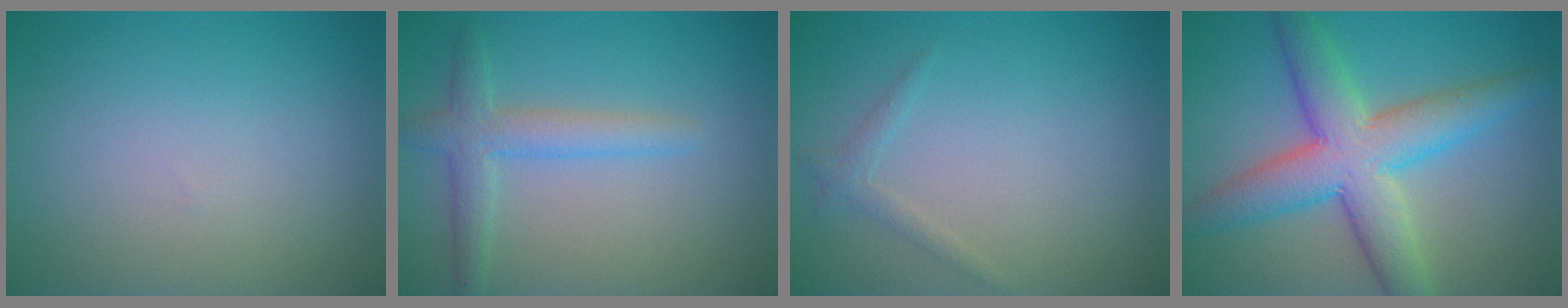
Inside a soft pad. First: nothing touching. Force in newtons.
{"total": 3.0, "press": 3.0, "slide": 0.2}
{"total": 1.1, "press": 1.1, "slide": 0.1}
{"total": 8.0, "press": 8.0, "slide": 0.2}